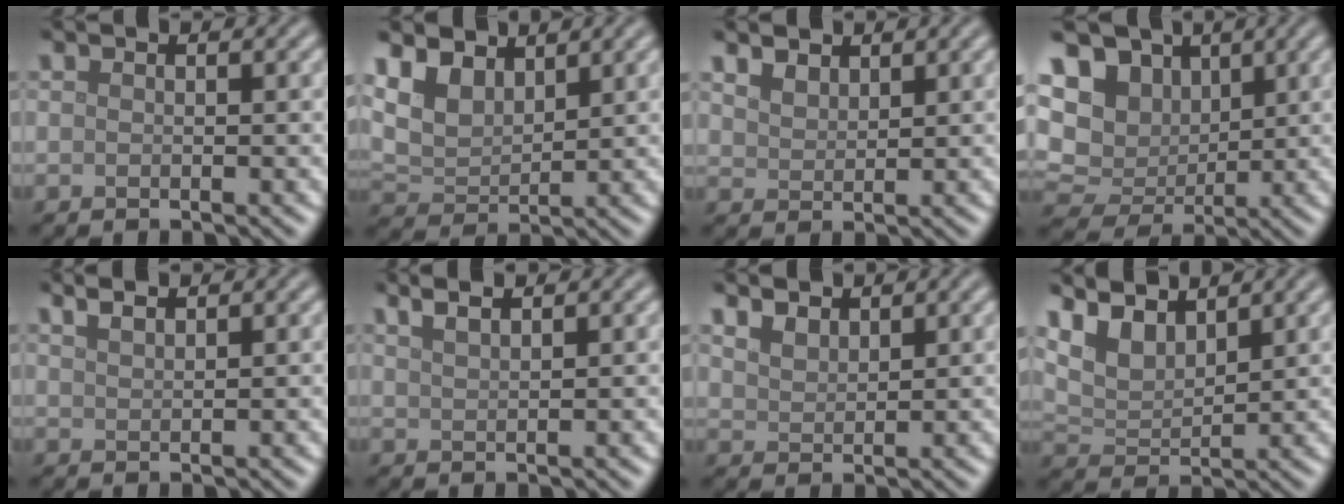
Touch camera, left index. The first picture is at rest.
{"total": 4.7, "force": [3.1, 2.8, 2.3], "torque": [-0.059, 0.000, 0.054]}
{"total": 2.2, "force": [1.8, 1.1, 0.7], "torque": [-0.023, 0.000, 0.039]}
{"total": 11.0, "force": [3.8, 8.5, 5.8], "torque": [-0.123, 0.025, 0.049]}
{"total": 1.9, "force": [1.5, 0.6, 0.9], "torque": [-0.007, 0.005, 0.016]}
{"total": 2.7, "force": [2.1, 0.9, 1.5], "torque": [-0.008, 0.012, 0.014]}
{"total": 2.7, "force": [2.2, 1.3, 0.9], "torque": [-0.028, 0.000, 0.046]}
{"total": 4.6, "force": [3.6, 2.0, 2.2], "torque": [-0.058, 0.003, 0.064]}